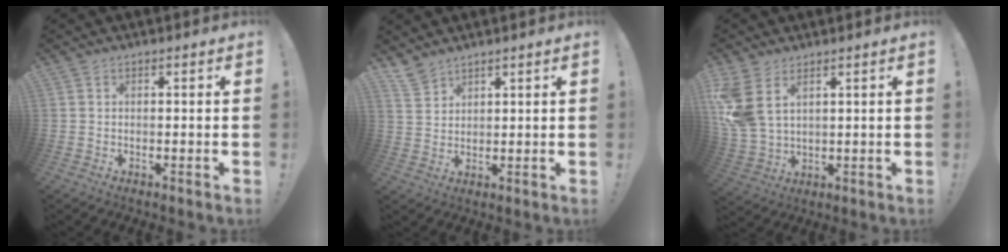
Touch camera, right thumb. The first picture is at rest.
{"total": 5.3, "force": [4.5, 2.5, 1.3], "torque": [-0.022, -0.031, 0.087]}
{"total": 9.8, "force": [4.8, 5.7, 6.3], "torque": [-0.133, -0.021, 0.095]}